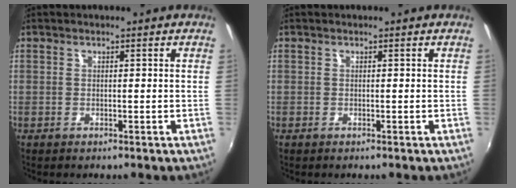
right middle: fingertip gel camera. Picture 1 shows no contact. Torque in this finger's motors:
{"motor_torque": [0.09, -0.19, 0.05, 0.00]}